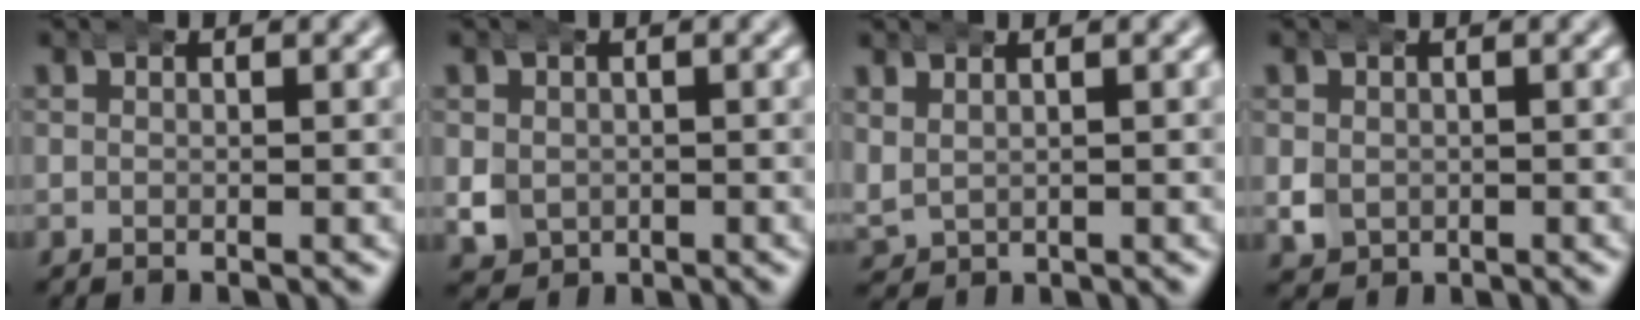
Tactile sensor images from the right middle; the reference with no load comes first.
{"total": 3.3, "force": [-0.4, 3.0, 1.4], "torque": [-0.031, -0.017, 0.001]}
{"total": 2.6, "force": [0.6, 2.3, 1.0], "torque": [-0.027, -0.005, 0.017]}
{"total": 2.2, "force": [-0.2, 2.1, 0.9], "torque": [-0.021, -0.011, 0.004]}